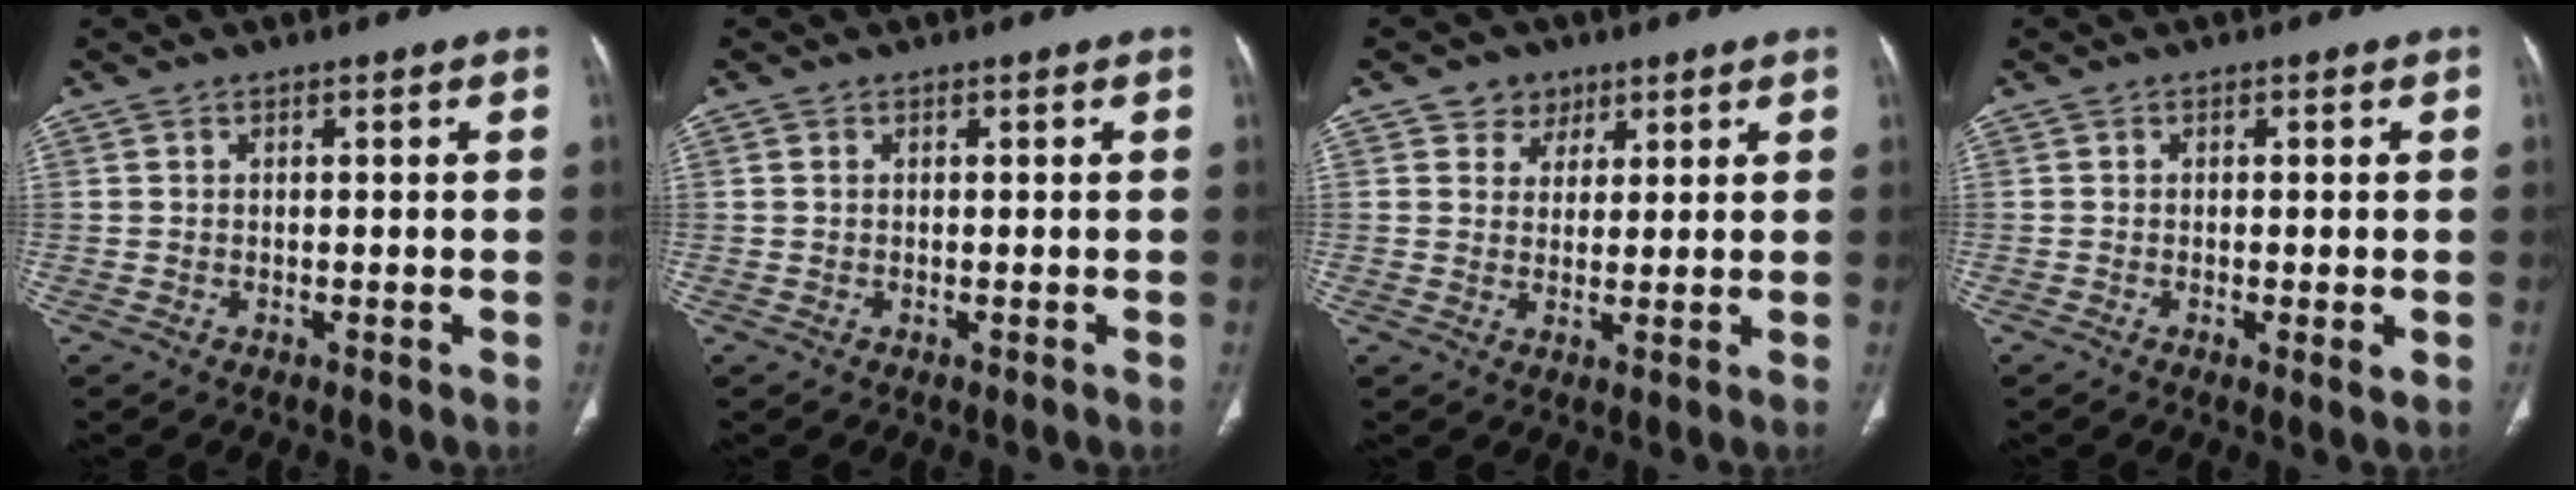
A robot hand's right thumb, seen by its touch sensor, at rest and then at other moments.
{"total": 0.0}
{"total": 4.4, "force": [2.5, 3.6, 0.6], "torque": [0.013, -0.011, 0.037]}
{"total": 1.9, "force": [-0.4, 0.3, 1.8], "torque": [-0.032, -0.007, -0.009]}